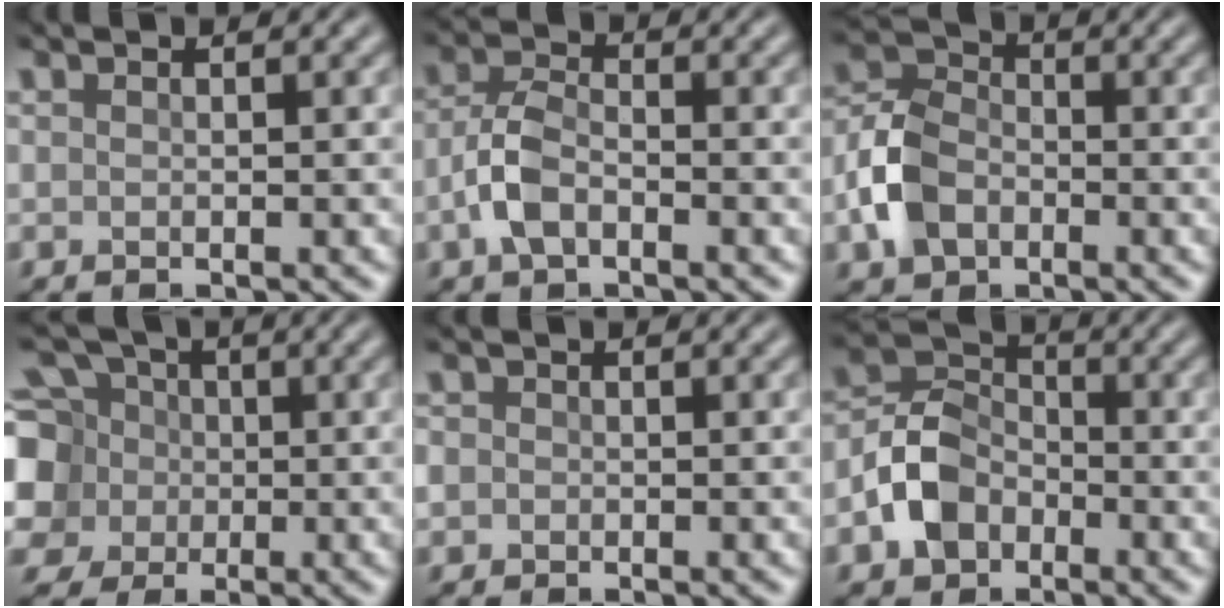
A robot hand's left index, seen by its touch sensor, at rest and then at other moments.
{"total": 3.7, "force": [-1.4, 2.0, 2.7], "torque": [-0.057, 0.005, -0.039]}
{"total": 5.4, "force": [-2.1, 3.9, 3.1], "torque": [-0.069, 0.005, -0.050]}
{"total": 10.9, "force": [-0.2, 9.8, 4.9], "torque": [-0.142, 0.015, -0.028]}
{"total": 1.6, "force": [-0.2, 1.5, 0.6], "torque": [-0.005, -0.001, -0.005]}
{"total": 5.3, "force": [-2.3, 3.9, 2.7], "torque": [-0.054, 0.005, -0.057]}